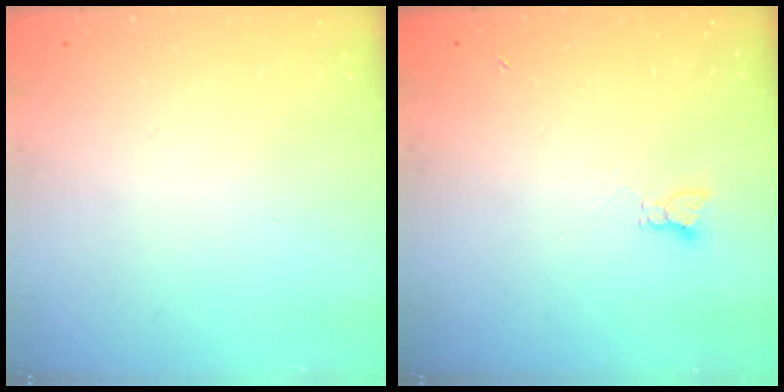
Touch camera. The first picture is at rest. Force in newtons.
{"total": 2.0, "press": 2.0, "slide": 0.3}